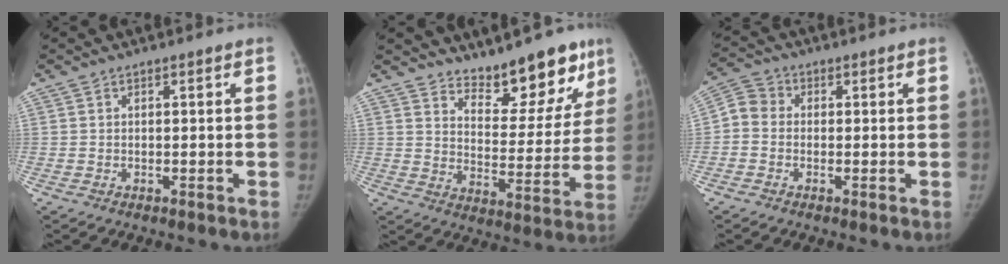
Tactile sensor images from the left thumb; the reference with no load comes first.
{"total": 14.4, "force": [11.3, 5.5, 7.0], "torque": [-0.040, -0.084, 0.171]}
{"total": 4.4, "force": [-0.3, 3.9, 2.2], "torque": [-0.033, 0.011, -0.022]}